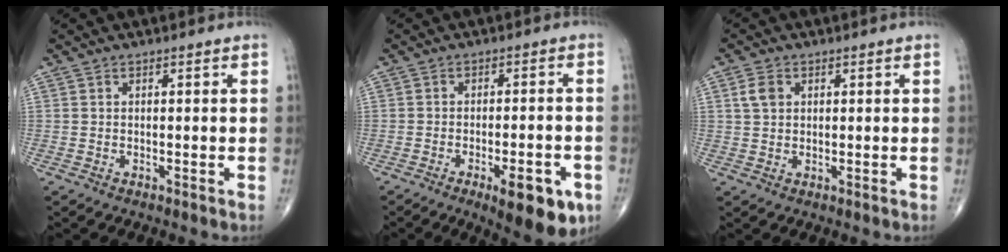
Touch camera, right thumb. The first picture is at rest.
{"total": 10.9, "force": [-5.2, 3.6, 8.9], "torque": [-0.104, 0.011, -0.062]}
{"total": 3.2, "force": [1.1, 2.4, 1.9], "torque": [-0.032, 0.002, 0.023]}